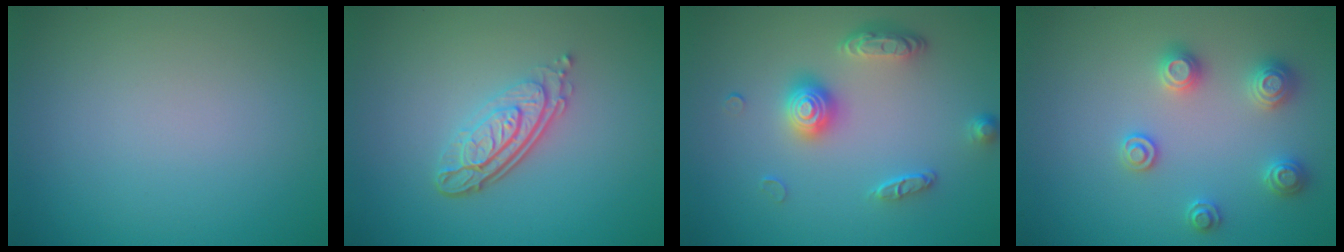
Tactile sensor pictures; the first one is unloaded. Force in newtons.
{"total": 4.4, "press": 3.1, "slide": 3.2}
{"total": 3.5, "press": 3.0, "slide": 1.8}
{"total": 2.8, "press": 2.8, "slide": 0.5}